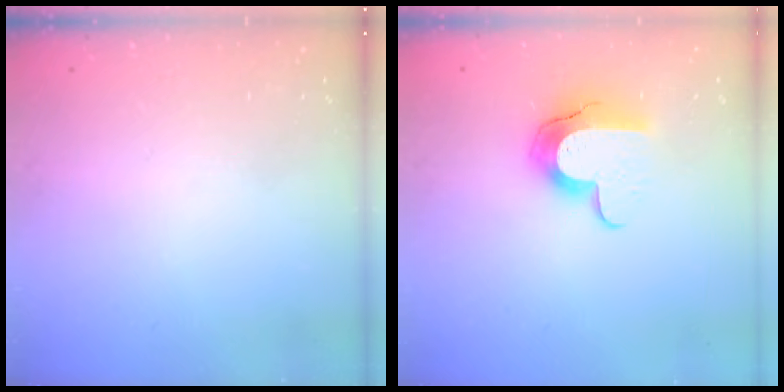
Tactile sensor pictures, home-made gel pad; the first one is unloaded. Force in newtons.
{"total": 10.8, "press": 10.7, "slide": 0.7}